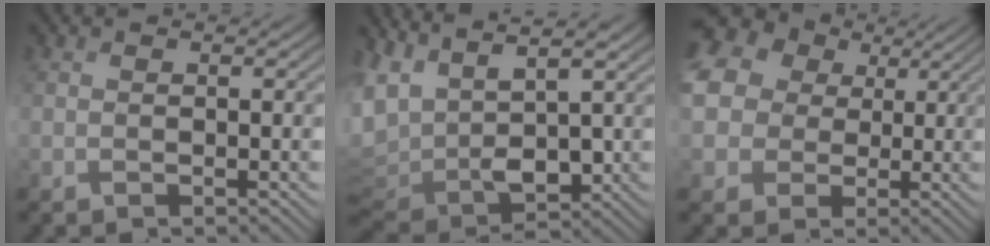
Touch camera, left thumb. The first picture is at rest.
{"total": 8.9, "force": [3.8, 4.7, 6.5], "torque": [-0.178, -0.011, 0.079]}
{"total": 17.7, "force": [4.5, 14.7, 8.7], "torque": [-0.267, 0.021, 0.060]}